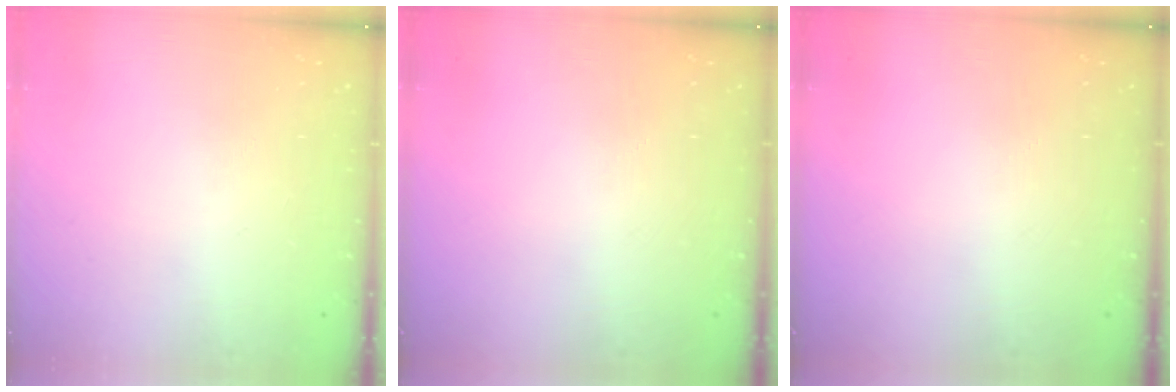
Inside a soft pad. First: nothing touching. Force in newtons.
{"total": 0.0}
{"total": 0.0}